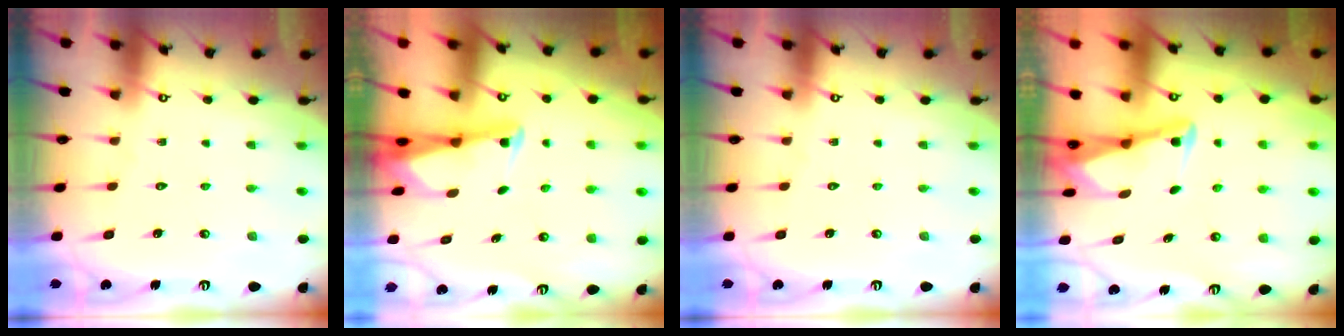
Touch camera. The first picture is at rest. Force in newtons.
{"total": 2.4, "press": 2.4, "slide": 0.3}
{"total": 0.0}
{"total": 2.9, "press": 2.9, "slide": 0.4}